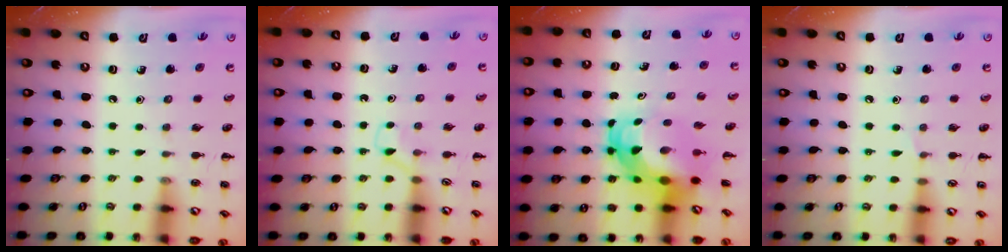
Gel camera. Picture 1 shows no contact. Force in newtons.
{"total": 2.9, "press": 2.7, "slide": 1.0}
{"total": 7.8, "press": 7.6, "slide": 2.0}
{"total": 3.0, "press": 2.8, "slide": 1.1}